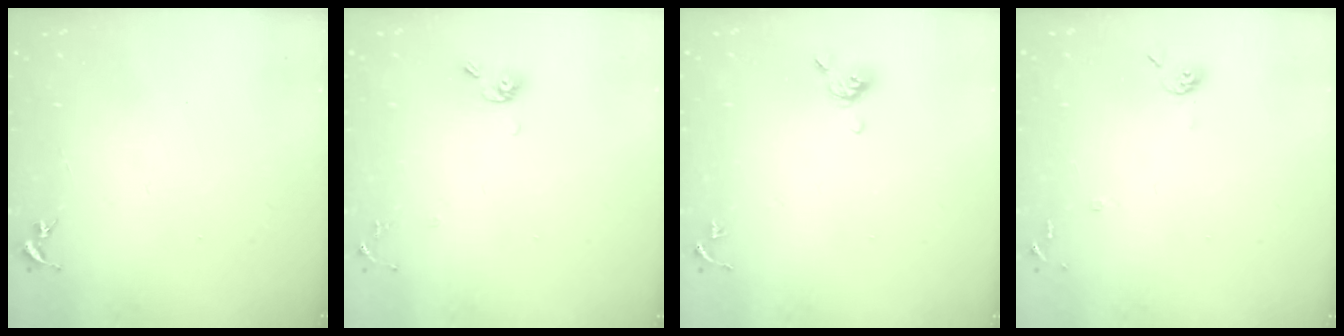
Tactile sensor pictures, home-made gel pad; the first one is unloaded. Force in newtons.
{"total": 7.1, "press": 6.8, "slide": 2.1}
{"total": 5.2, "press": 5.1, "slide": 1.1}
{"total": 6.6, "press": 6.6, "slide": 0.6}